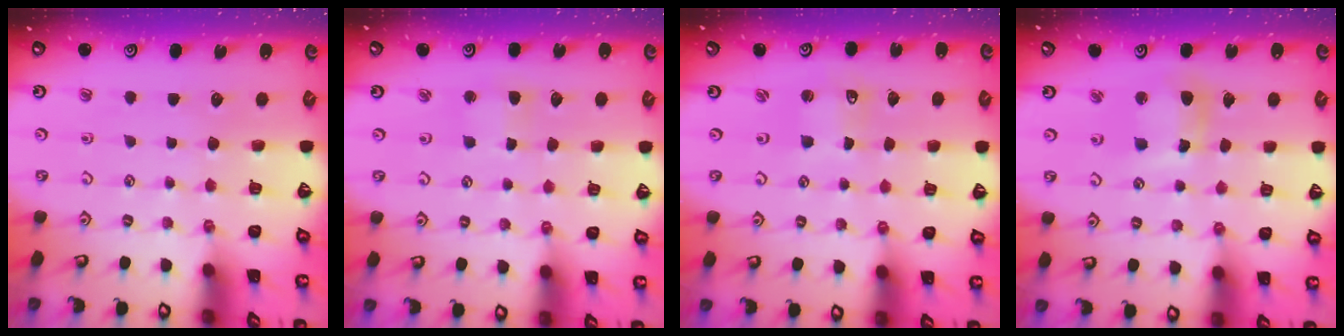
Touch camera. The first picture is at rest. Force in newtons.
{"total": 2.8, "press": 2.8, "slide": 0.2}
{"total": 1.5, "press": 1.5, "slide": 0.3}
{"total": 9.1, "press": 9.0, "slide": 1.4}